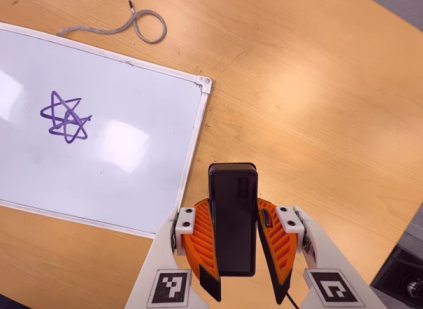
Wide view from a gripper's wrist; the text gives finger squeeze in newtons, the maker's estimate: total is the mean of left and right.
{"total": 10.7, "left": 8.6, "right": 12.8}